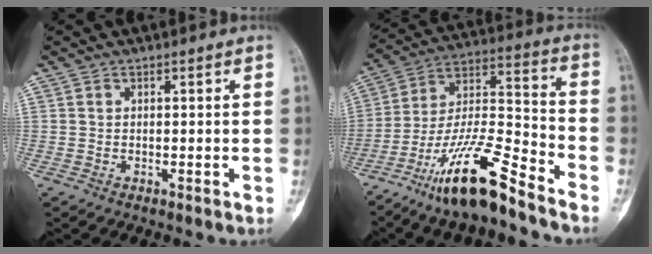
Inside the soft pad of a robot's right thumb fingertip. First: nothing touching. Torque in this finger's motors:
{"motor_torque": [2.90, 1.00, 1.23, -1.55, 0.43]}